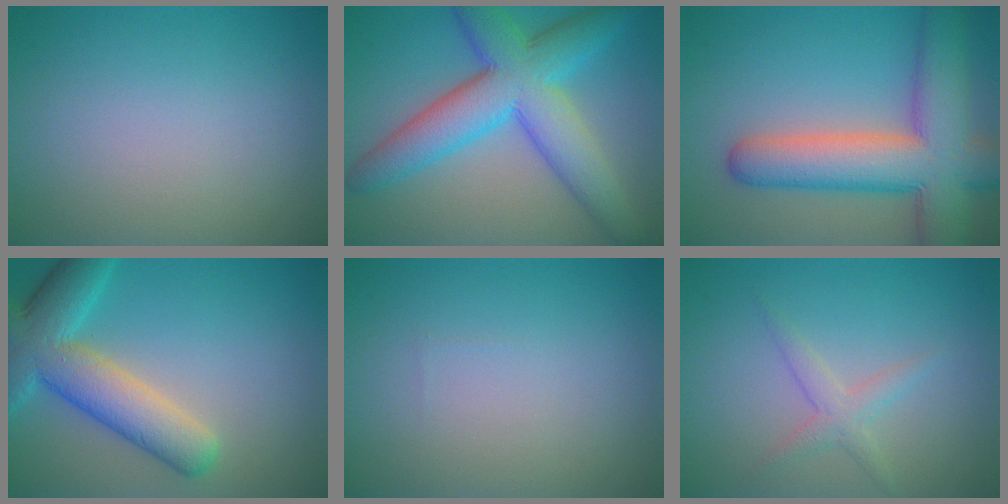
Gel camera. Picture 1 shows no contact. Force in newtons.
{"total": 9.5, "press": 9.5, "slide": 0.1}
{"total": 10.6, "press": 10.6, "slide": 0.6}
{"total": 8.2, "press": 8.2, "slide": 0.4}
{"total": 0.0}
{"total": 1.8, "press": 1.8, "slide": 0.1}